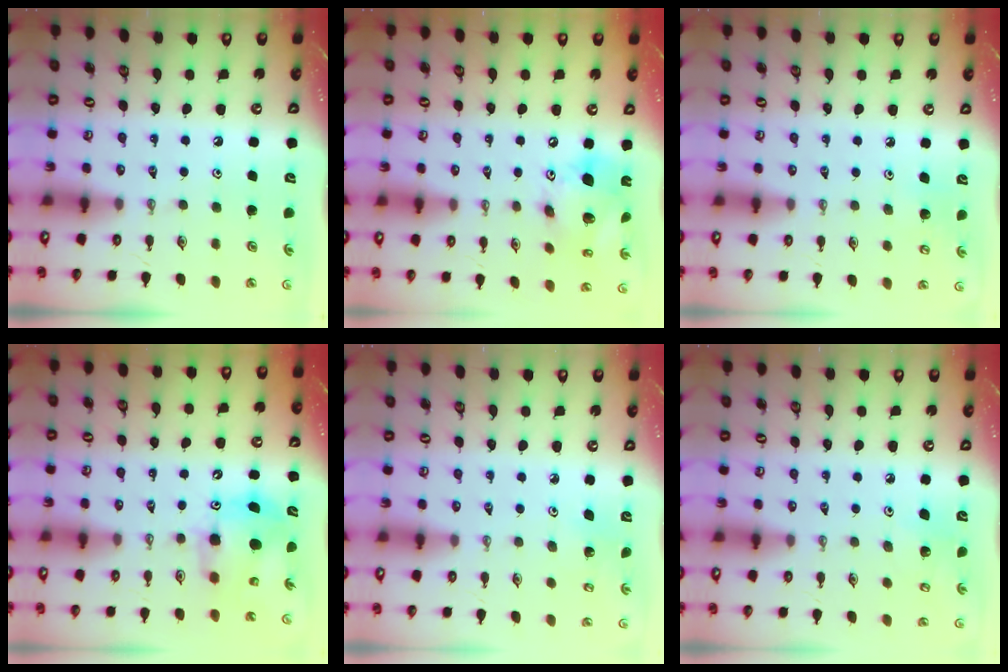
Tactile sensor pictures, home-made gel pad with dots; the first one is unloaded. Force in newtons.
{"total": 16.5, "press": 16.3, "slide": 3.1}
{"total": 5.6, "press": 5.5, "slide": 0.7}
{"total": 9.0, "press": 9.0, "slide": 0.5}
{"total": 2.0, "press": 2.0, "slide": 0.1}
{"total": 5.0, "press": 4.5, "slide": 2.3}